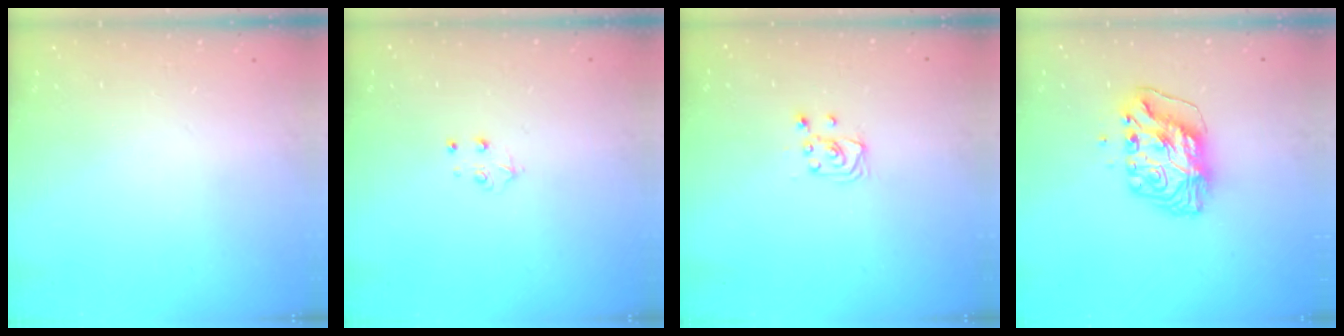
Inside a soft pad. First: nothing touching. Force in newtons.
{"total": 3.9, "press": 3.8, "slide": 0.5}
{"total": 4.3, "press": 4.3, "slide": 0.3}
{"total": 11.3, "press": 11.3, "slide": 1.1}